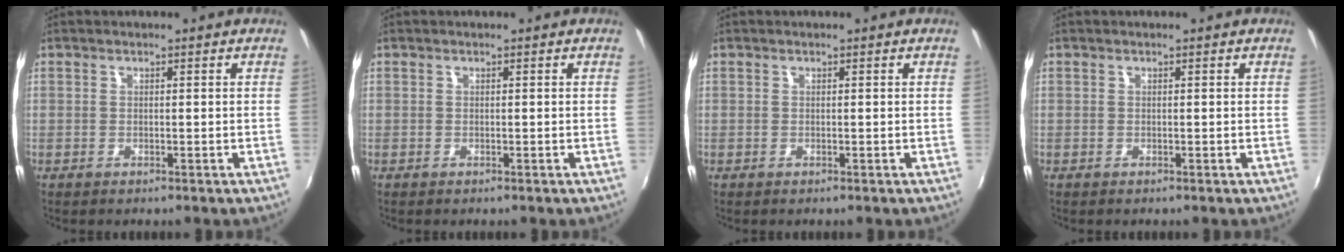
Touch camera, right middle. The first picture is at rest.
{"total": 0.0}
{"total": 0.0}
{"total": 0.0}